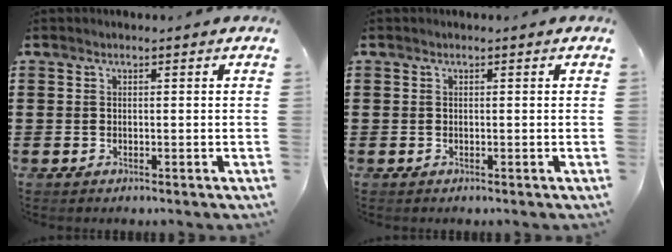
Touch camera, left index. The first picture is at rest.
{"total": 0.0}